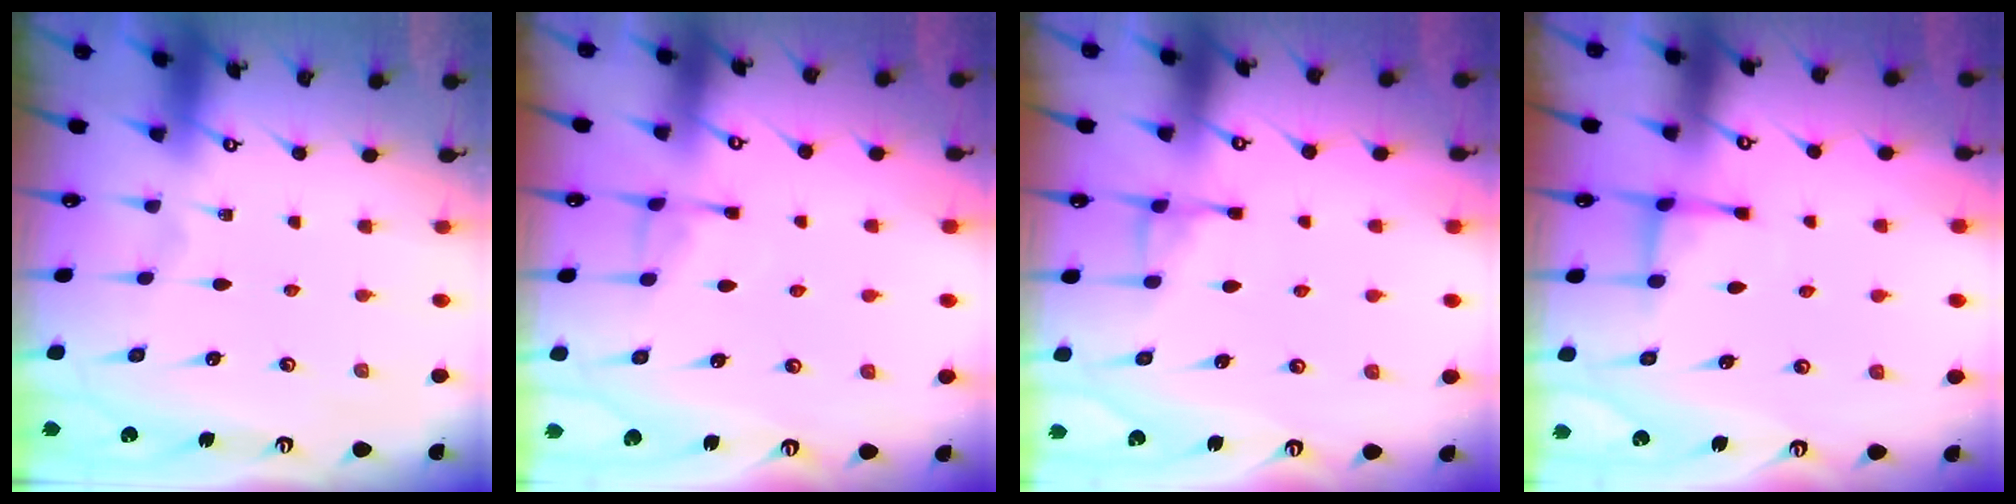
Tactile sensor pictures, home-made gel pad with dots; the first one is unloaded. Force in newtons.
{"total": 5.1, "press": 5.1, "slide": 0.9}
{"total": 4.3, "press": 4.2, "slide": 0.8}
{"total": 2.8, "press": 2.7, "slide": 0.6}